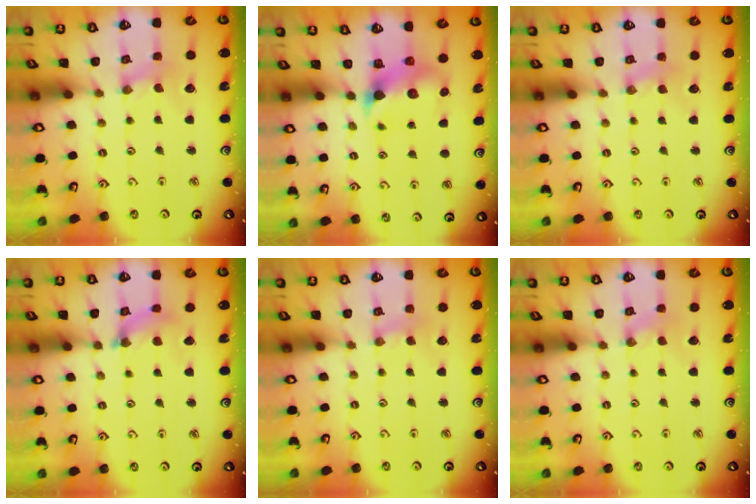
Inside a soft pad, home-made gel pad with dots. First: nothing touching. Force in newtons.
{"total": 6.9, "press": 6.9, "slide": 0.9}
{"total": 2.8, "press": 2.7, "slide": 0.5}
{"total": 5.7, "press": 5.7, "slide": 0.5}
{"total": 2.3, "press": 2.3, "slide": 0.3}
{"total": 0.0}